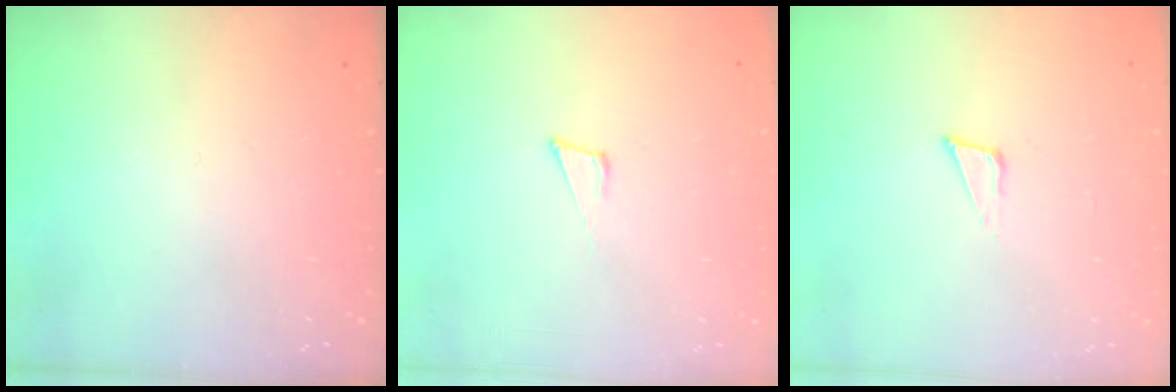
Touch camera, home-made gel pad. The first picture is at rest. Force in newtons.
{"total": 6.3, "press": 6.1, "slide": 1.2}
{"total": 3.1, "press": 3.0, "slide": 0.9}